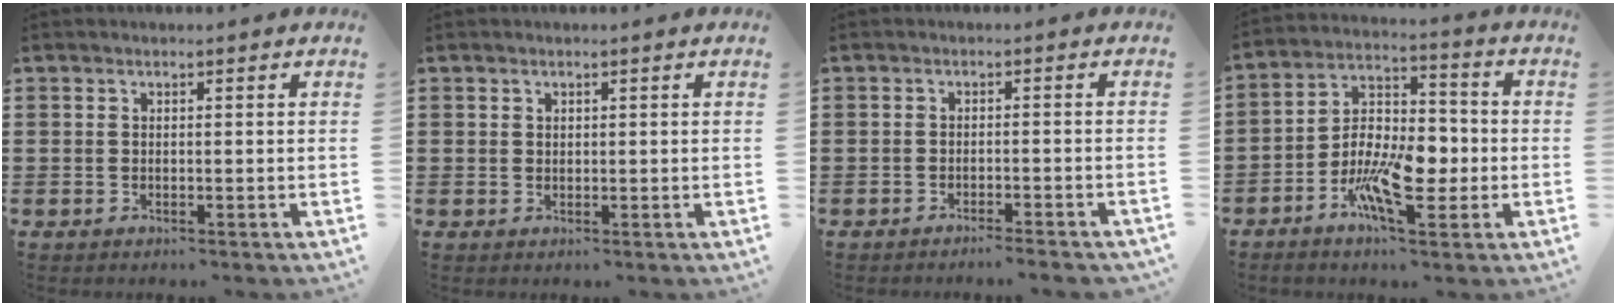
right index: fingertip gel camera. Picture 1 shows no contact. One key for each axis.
{"total": 0.7, "fx": 0.4, "fy": 0.5, "fz": 0.1, "tx": -0.005, "ty": 0.002, "tz": 0.009}
{"total": 1.8, "fx": -1.7, "fy": -0.4, "fz": 0.7, "tx": -0.012, "ty": -0.001, "tz": -0.032}
{"total": 11.0, "fx": -4.3, "fy": 5.2, "fz": 8.7, "tx": -0.175, "ty": 0.010, "tz": -0.077}